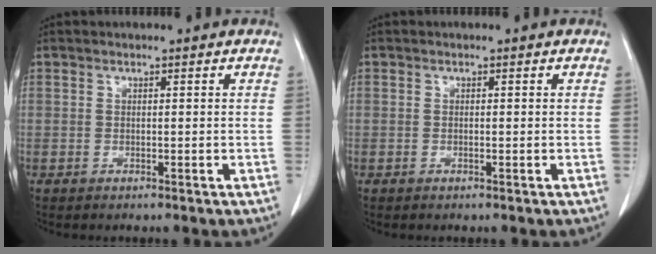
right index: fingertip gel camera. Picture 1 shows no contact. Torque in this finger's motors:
{"motor_torque": [0.05, -0.03, 0.08, 0.01]}